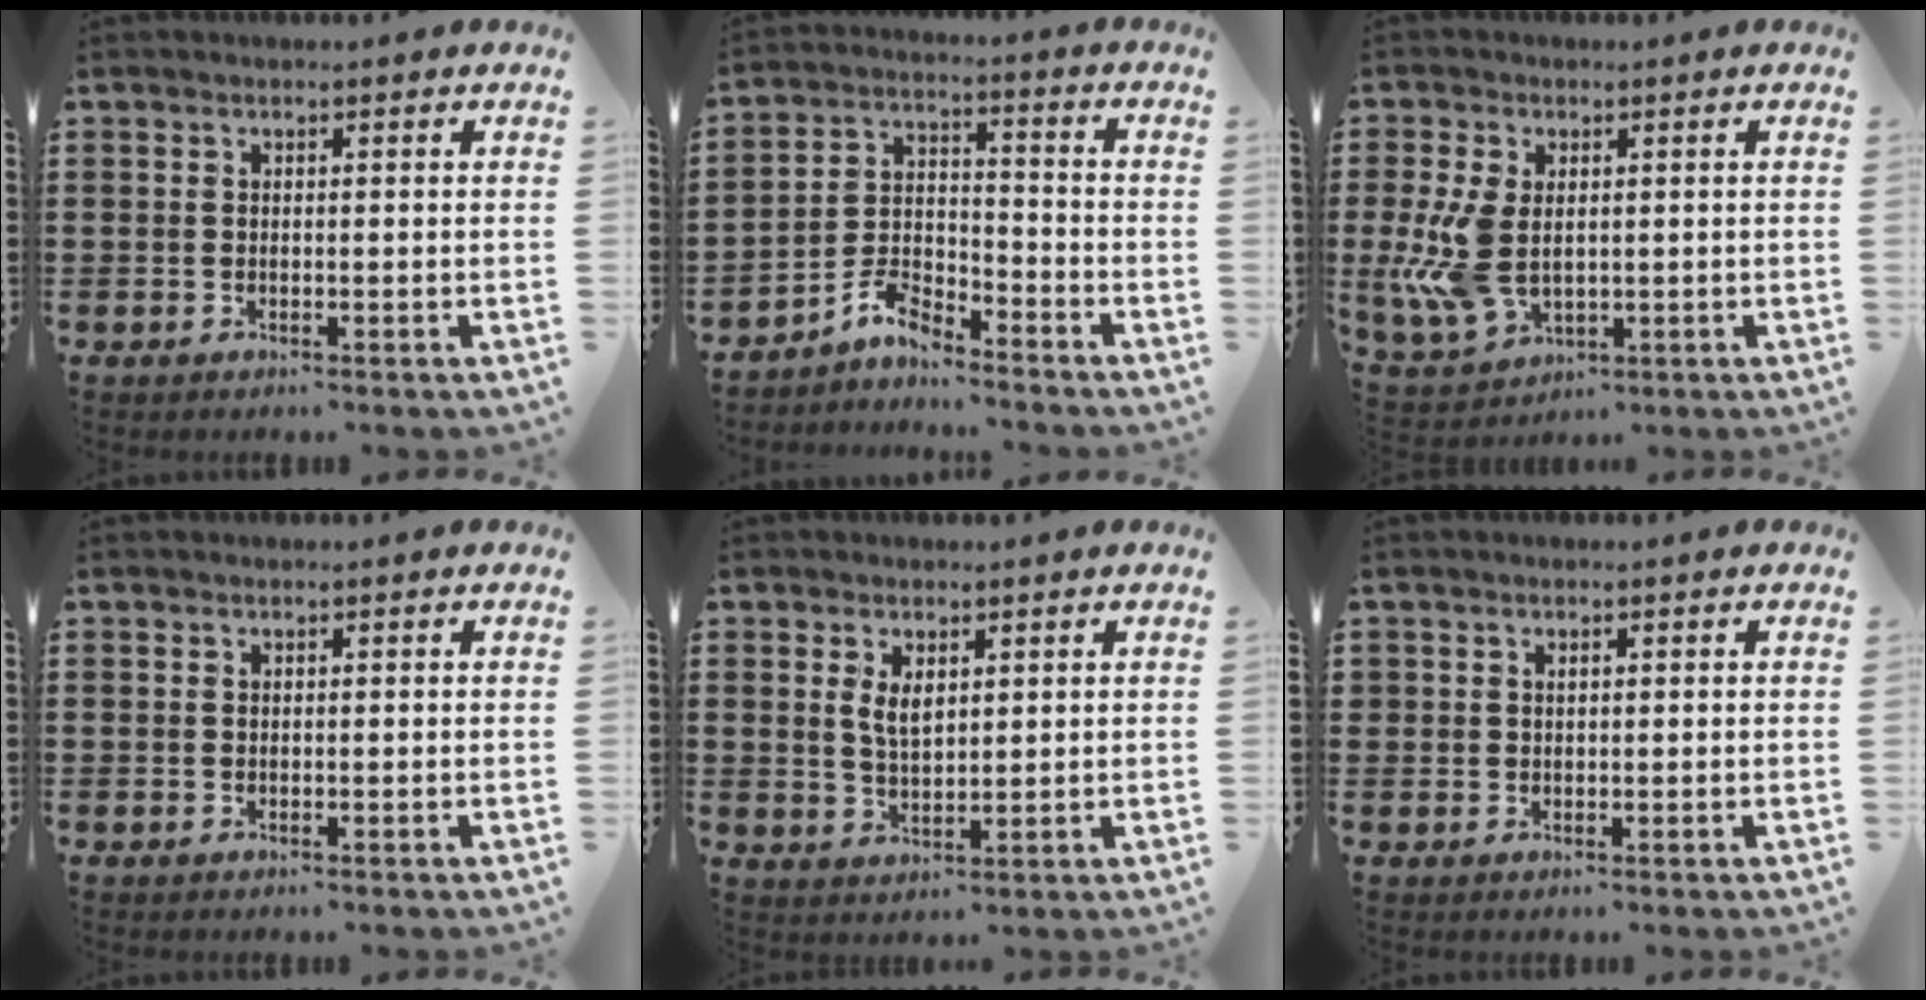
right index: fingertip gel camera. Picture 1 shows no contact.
{"total": 5.5, "force": [-4.9, 1.7, 1.9], "torque": [-0.047, 0.009, -0.098]}
{"total": 8.2, "force": [-0.2, 5.2, 6.4], "torque": [-0.157, -0.003, -0.004]}
{"total": 0.0}
{"total": 3.2, "force": [1.4, 1.5, 2.4], "torque": [-0.044, 0.002, 0.023]}
{"total": 0.9, "force": [0.4, 0.7, 0.3], "torque": [-0.008, 0.003, 0.009]}